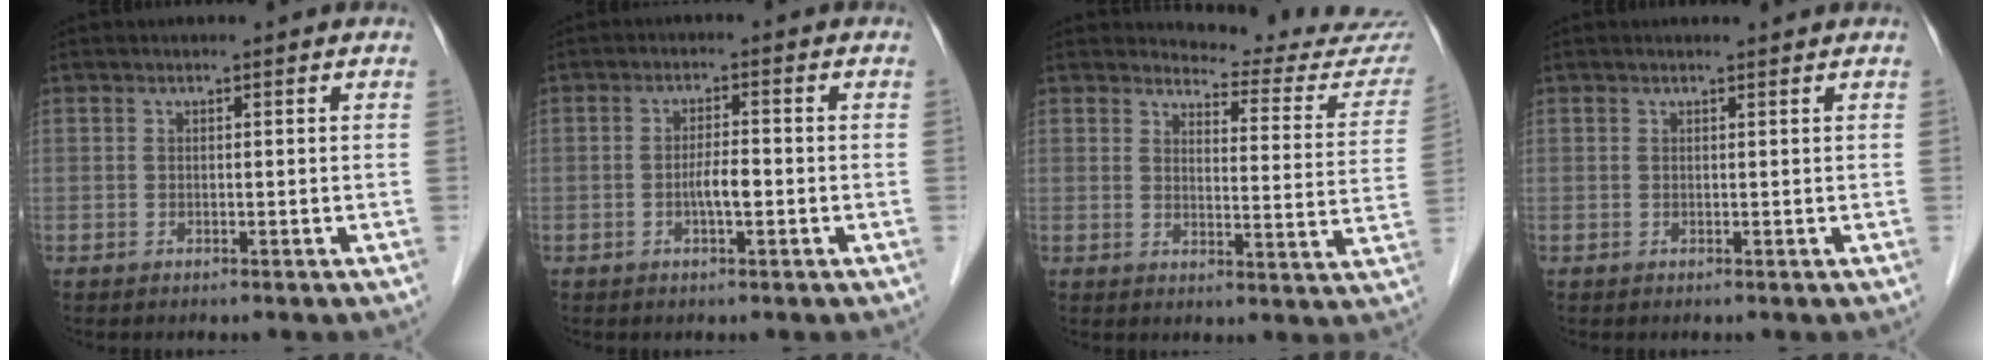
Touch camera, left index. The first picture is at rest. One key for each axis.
{"total": 2.9, "fx": -0.9, "fy": 0.6, "fz": 2.7, "tx": -0.053, "ty": 0.002, "tz": -0.017}
{"total": 14.1, "fx": 13.9, "fy": 1.7, "fz": 1.6, "tx": 0.001, "ty": -0.080, "tz": 0.139}
{"total": 1.3, "fx": 1.3, "fy": 0.0, "fz": 0.2, "tx": -0.009, "ty": 0.007, "tz": 0.017}